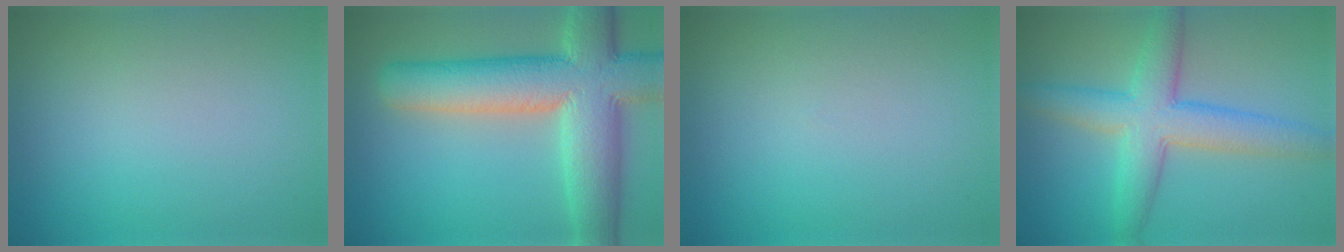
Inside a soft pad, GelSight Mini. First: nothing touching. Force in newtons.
{"total": 11.3, "press": 11.3, "slide": 0.9}
{"total": 0.0}
{"total": 6.0, "press": 6.0, "slide": 0.1}